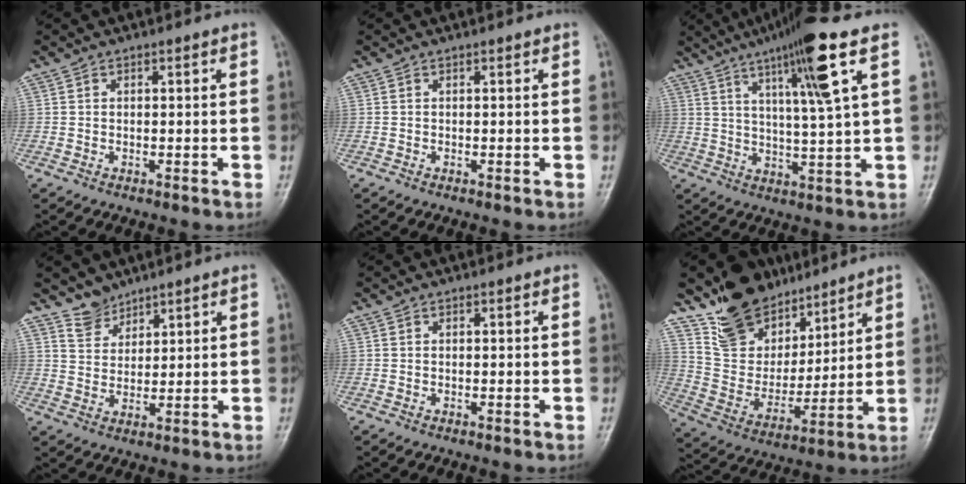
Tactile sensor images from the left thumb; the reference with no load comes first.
{"total": 0.0}
{"total": 13.9, "force": [6.5, 0.3, 12.3], "torque": [-0.210, -0.018, 0.107]}
{"total": 3.9, "force": [3.4, 1.8, 0.1], "torque": [0.020, -0.030, 0.068]}
{"total": 0.0}
{"total": 16.6, "force": [12.1, 9.8, 5.8], "torque": [-0.052, -0.069, 0.232]}